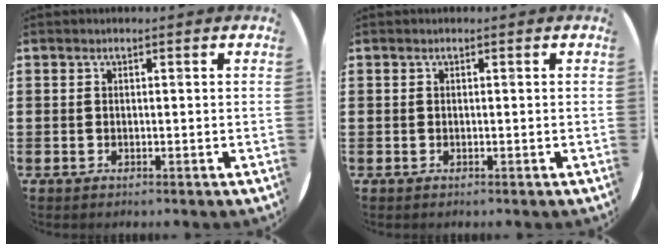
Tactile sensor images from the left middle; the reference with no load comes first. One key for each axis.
{"total": 0.0}